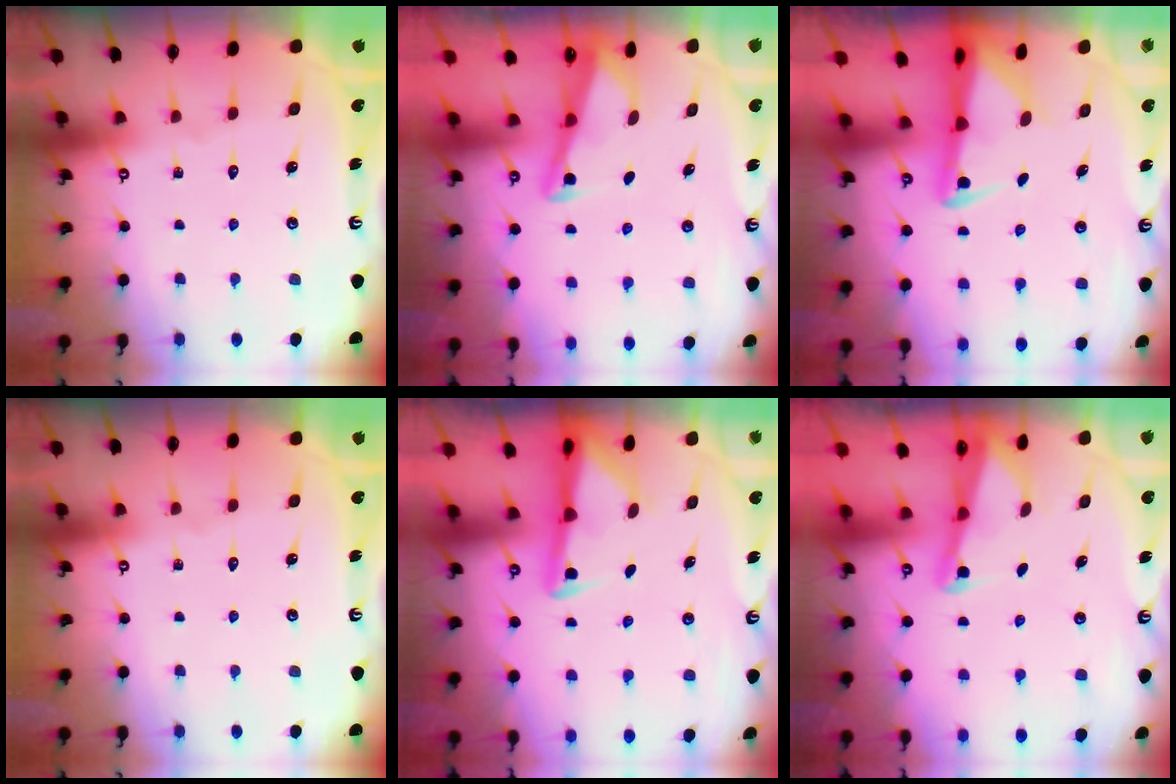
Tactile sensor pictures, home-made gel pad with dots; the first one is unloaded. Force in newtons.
{"total": 2.9, "press": 2.9, "slide": 0.3}
{"total": 2.9, "press": 2.9, "slide": 0.6}
{"total": 0.0}
{"total": 2.8, "press": 2.7, "slide": 0.7}
{"total": 1.4, "press": 1.4, "slide": 0.2}